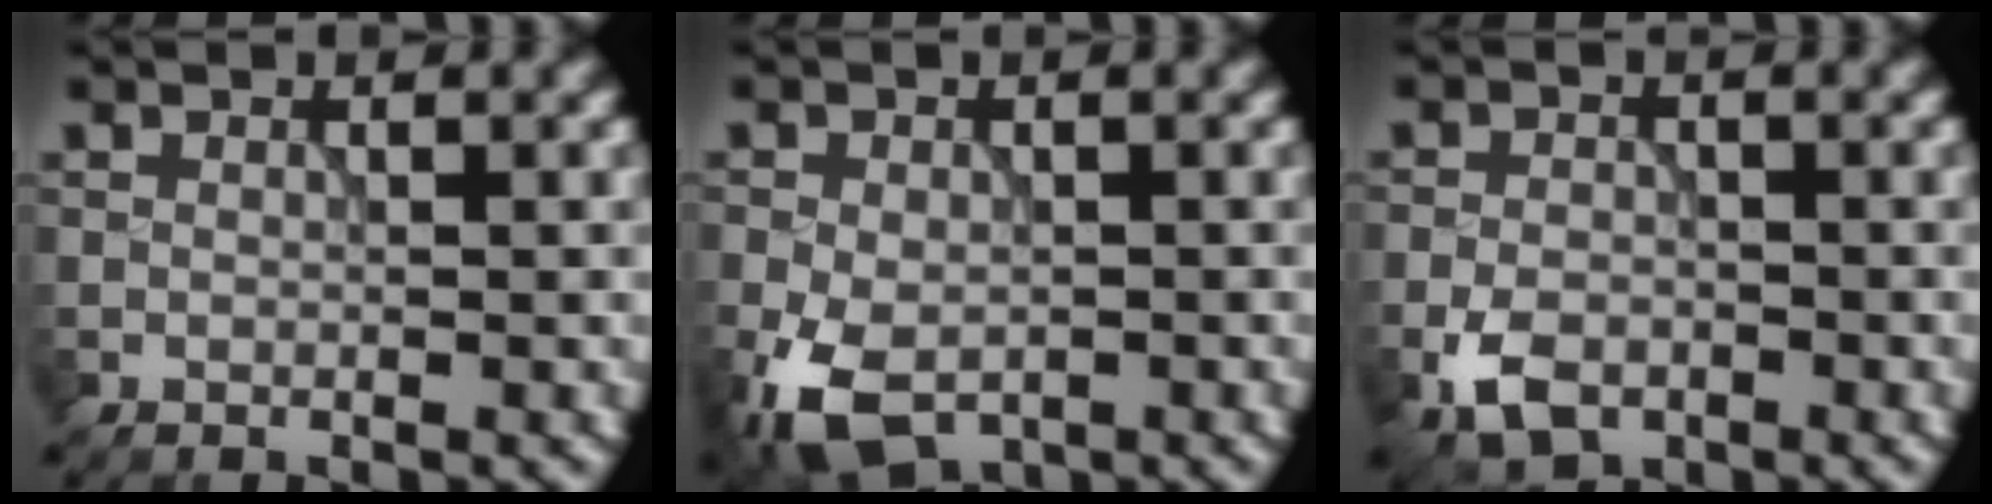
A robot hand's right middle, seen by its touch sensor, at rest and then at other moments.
{"total": 7.2, "force": [-3.4, 4.4, 4.7], "torque": [-0.099, -0.021, -0.061]}
{"total": 4.0, "force": [-2.1, 2.5, 2.3], "torque": [-0.045, -0.005, -0.046]}